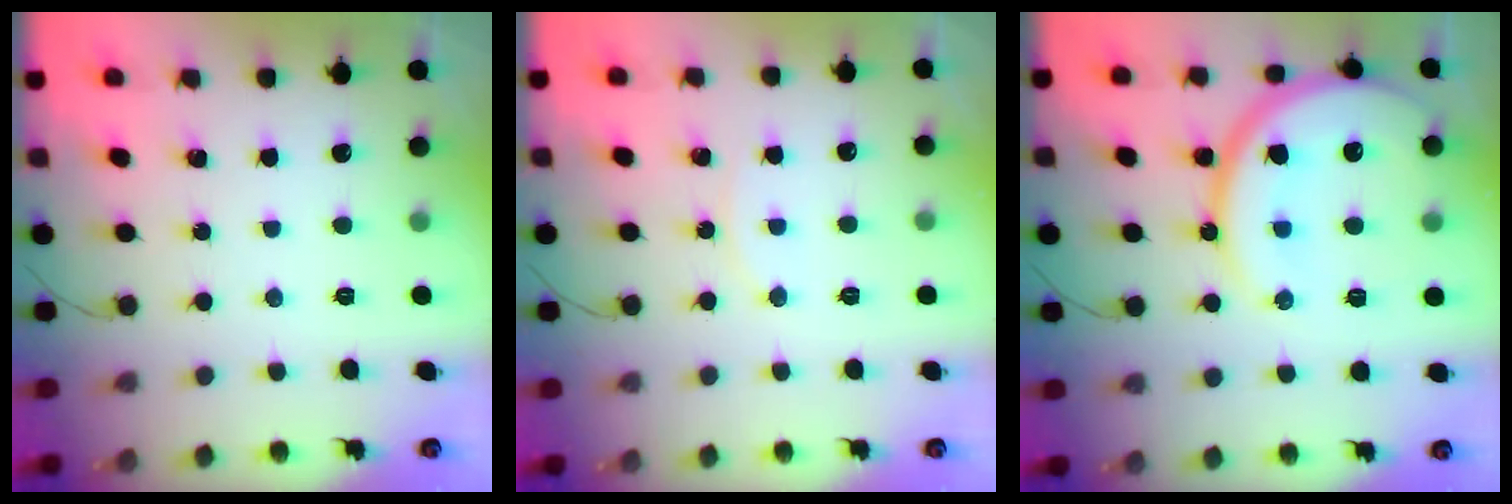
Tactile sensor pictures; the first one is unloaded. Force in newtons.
{"total": 5.4, "press": 5.4, "slide": 0.1}
{"total": 18.6, "press": 18.6, "slide": 1.0}